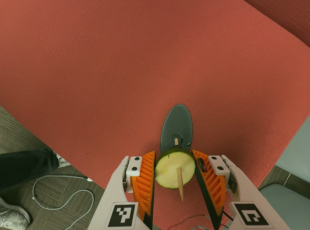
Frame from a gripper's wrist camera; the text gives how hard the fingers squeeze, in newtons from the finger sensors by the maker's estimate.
{"total": 8.0, "left": 8.1, "right": 7.8}